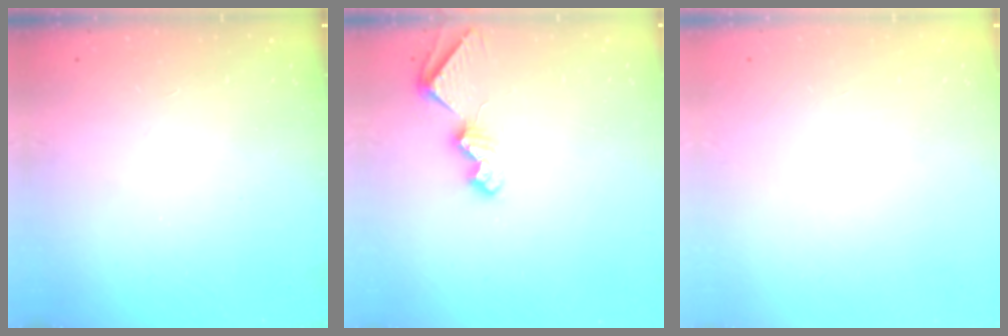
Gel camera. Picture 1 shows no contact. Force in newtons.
{"total": 7.4, "press": 7.3, "slide": 0.9}
{"total": 0.0}